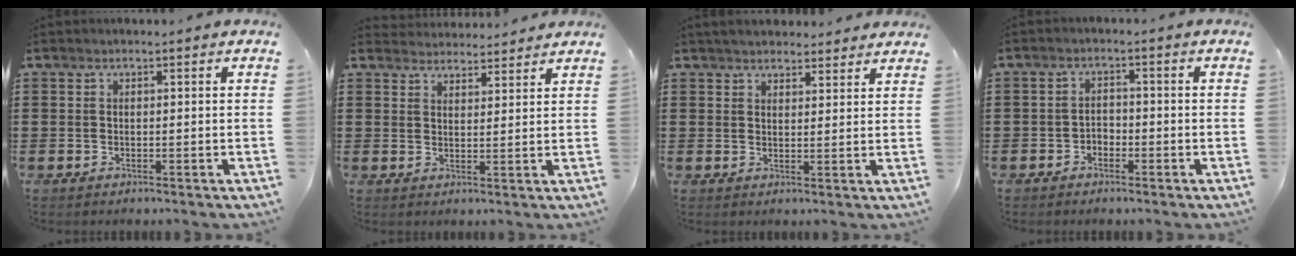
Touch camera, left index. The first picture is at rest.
{"total": 3.2, "force": [3.1, 0.5, -0.1], "torque": [-0.007, -0.011, 0.060]}
{"total": 3.0, "force": [2.9, 0.4, 0.4], "torque": [-0.015, -0.004, 0.055]}
{"total": 1.7, "force": [-1.5, 0.8, 0.4], "torque": [-0.015, 0.002, -0.033]}